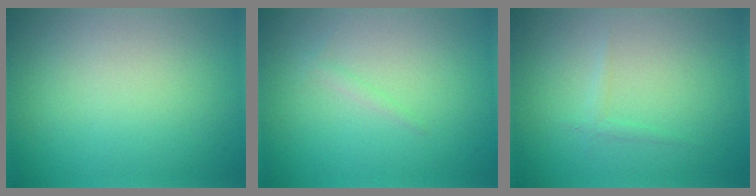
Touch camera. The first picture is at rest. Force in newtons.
{"total": 0.6, "press": 0.6, "slide": 0.1}
{"total": 0.8, "press": 0.8, "slide": 0.1}